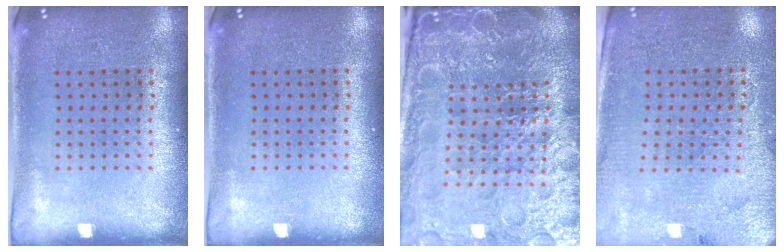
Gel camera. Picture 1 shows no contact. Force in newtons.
{"total": 0.0}
{"total": 6.9, "press": 6.0, "slide": 3.3}
{"total": 3.0, "press": 2.8, "slide": 1.0}